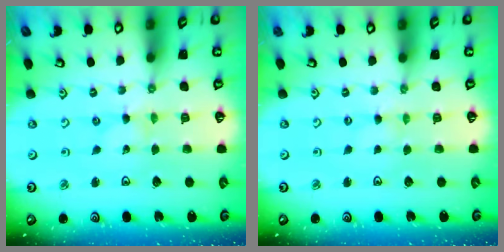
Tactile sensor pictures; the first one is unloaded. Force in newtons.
{"total": 0.0}